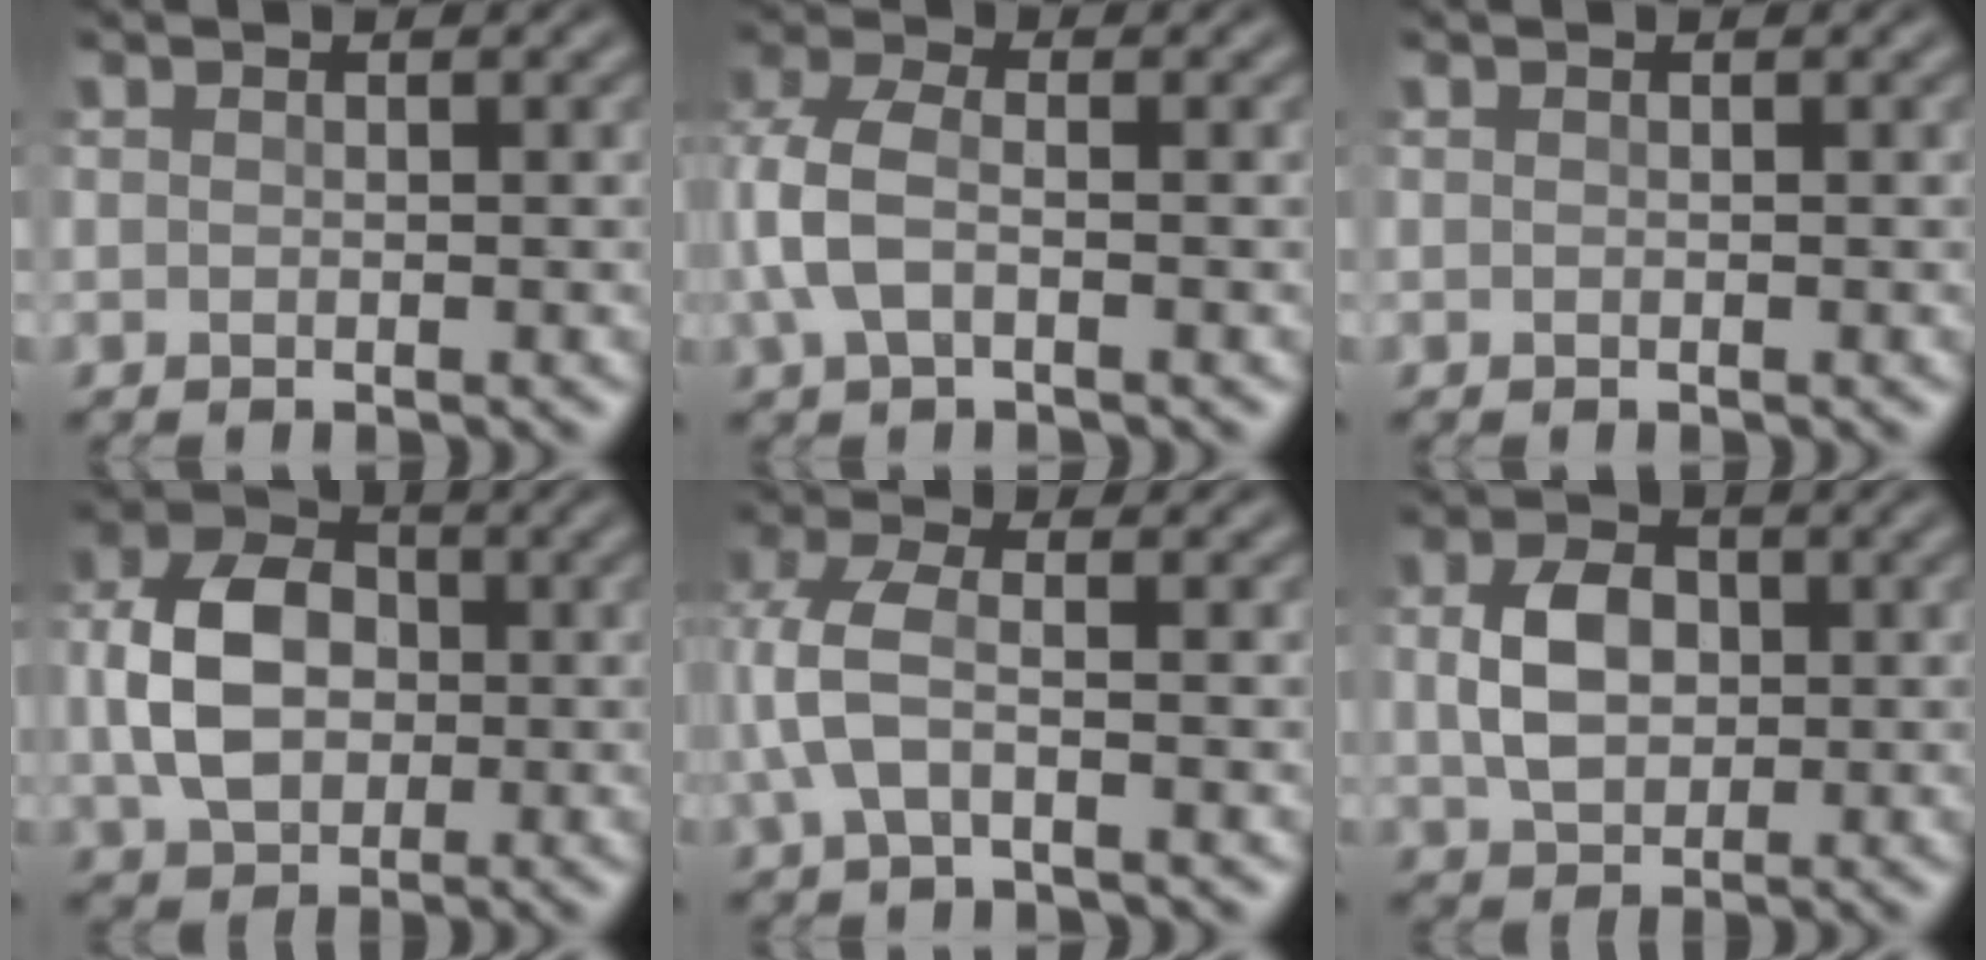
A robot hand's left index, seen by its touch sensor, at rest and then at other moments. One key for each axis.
{"total": 4.3, "fx": -0.4, "fy": 2.5, "fz": 3.4, "tx": -0.090, "ty": 0.008, "tz": -0.018}
{"total": 0.0}
{"total": 6.9, "fx": 0.0, "fy": 5.1, "fz": 4.7, "tx": -0.097, "ty": 0.008, "tz": -0.008}
{"total": 4.1, "fx": -0.2, "fy": 2.0, "fz": 3.6, "tx": -0.092, "ty": 0.008, "tz": -0.012}
{"total": 4.7, "fx": 0.4, "fy": 3.4, "fz": 3.2, "tx": -0.073, "ty": 0.001, "tz": 0.005}